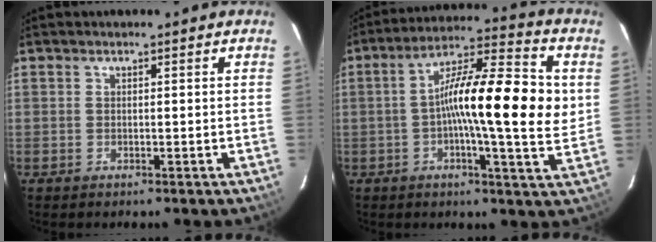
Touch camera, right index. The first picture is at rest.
{"total": 17.3, "force": [1.2, 3.1, 17.0], "torque": [-0.270, 0.020, 0.001]}